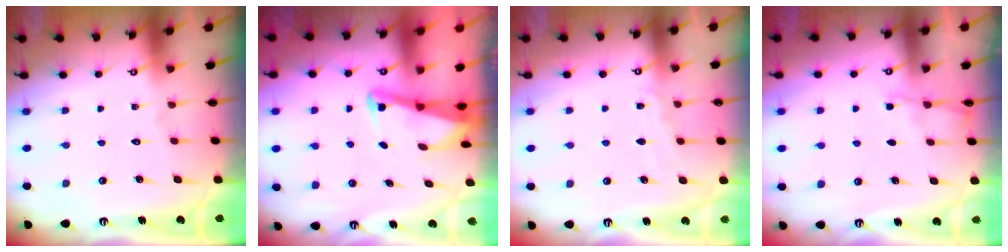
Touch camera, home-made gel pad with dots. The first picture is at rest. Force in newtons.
{"total": 3.1, "press": 3.1, "slide": 0.3}
{"total": 4.1, "press": 4.0, "slide": 0.5}
{"total": 2.6, "press": 2.5, "slide": 0.4}